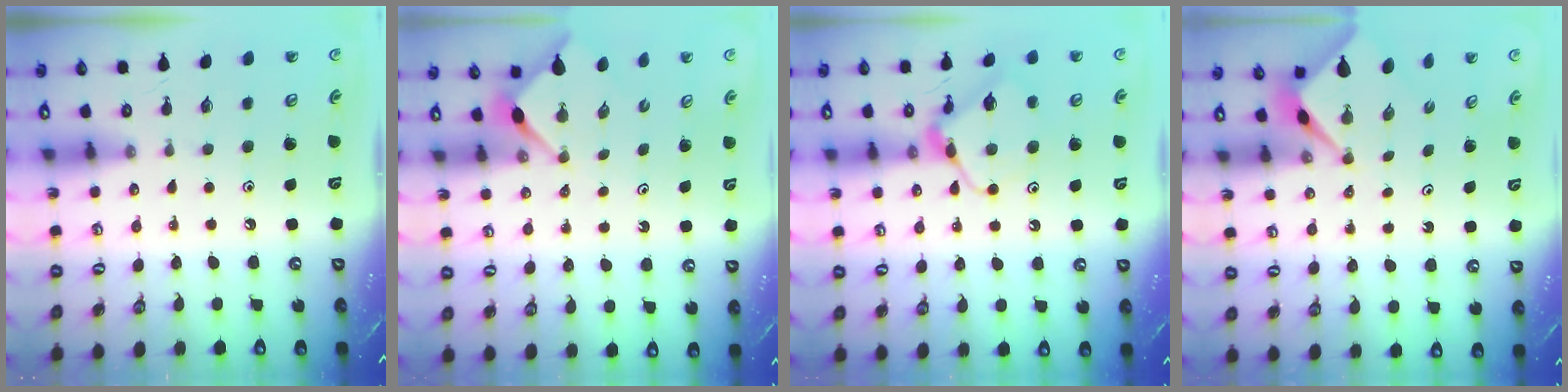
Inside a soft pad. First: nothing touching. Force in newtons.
{"total": 2.7, "press": 2.7, "slide": 0.3}
{"total": 10.8, "press": 10.8, "slide": 0.3}
{"total": 2.5, "press": 2.4, "slide": 0.3}